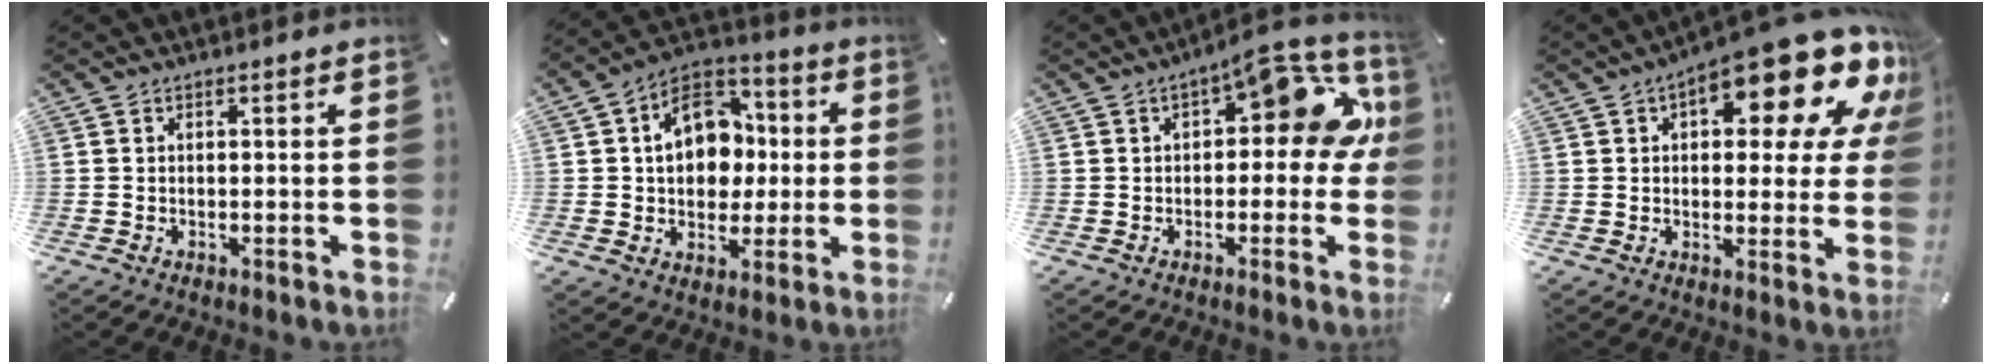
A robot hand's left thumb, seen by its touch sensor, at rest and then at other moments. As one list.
[{"total": 13.2, "force": [1.1, 10.8, 7.6], "torque": [-0.113, 0.009, 0.023]}, {"total": 13.4, "force": [4.6, 5.8, 11.2], "torque": [-0.147, -0.023, 0.073]}, {"total": 18.9, "force": [10.6, 7.3, 13.9], "torque": [-0.177, -0.075, 0.167]}]